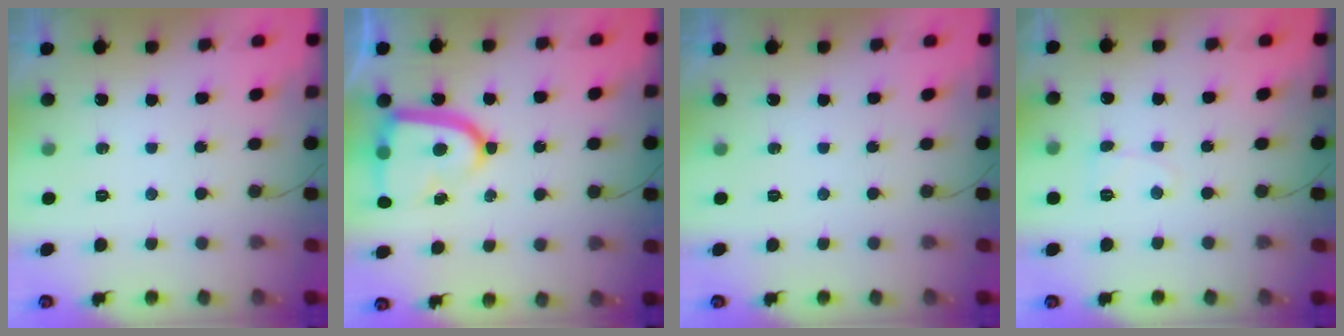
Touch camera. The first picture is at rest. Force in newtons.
{"total": 15.9, "press": 15.9, "slide": 1.5}
{"total": 0.0}
{"total": 3.8, "press": 3.7, "slide": 0.4}